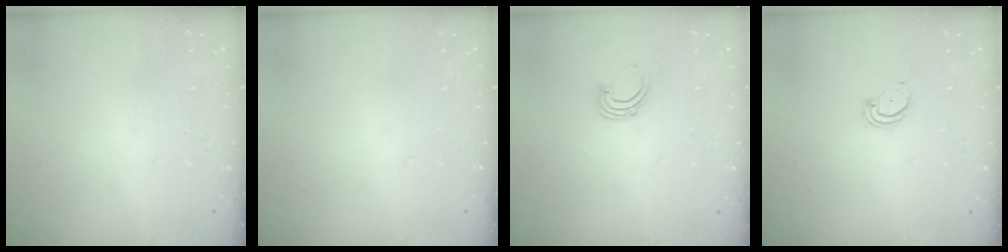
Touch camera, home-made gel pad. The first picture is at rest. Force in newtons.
{"total": 0.0}
{"total": 2.9, "press": 2.9, "slide": 0.2}
{"total": 2.1, "press": 2.1, "slide": 0.2}